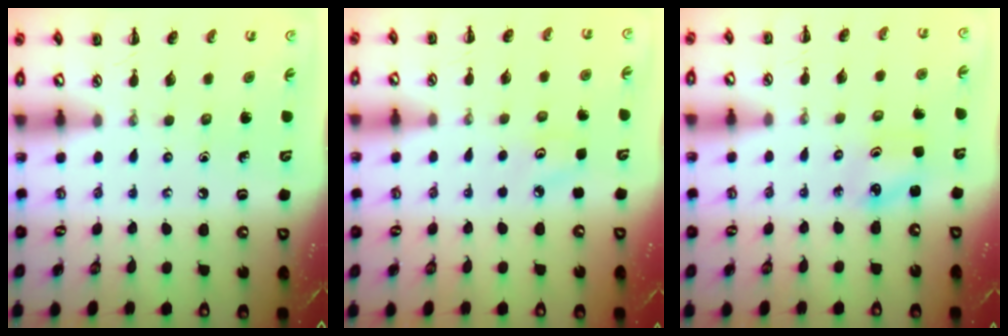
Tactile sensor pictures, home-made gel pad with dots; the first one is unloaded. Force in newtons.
{"total": 4.8, "press": 4.6, "slide": 1.3}
{"total": 2.9, "press": 2.9, "slide": 0.6}